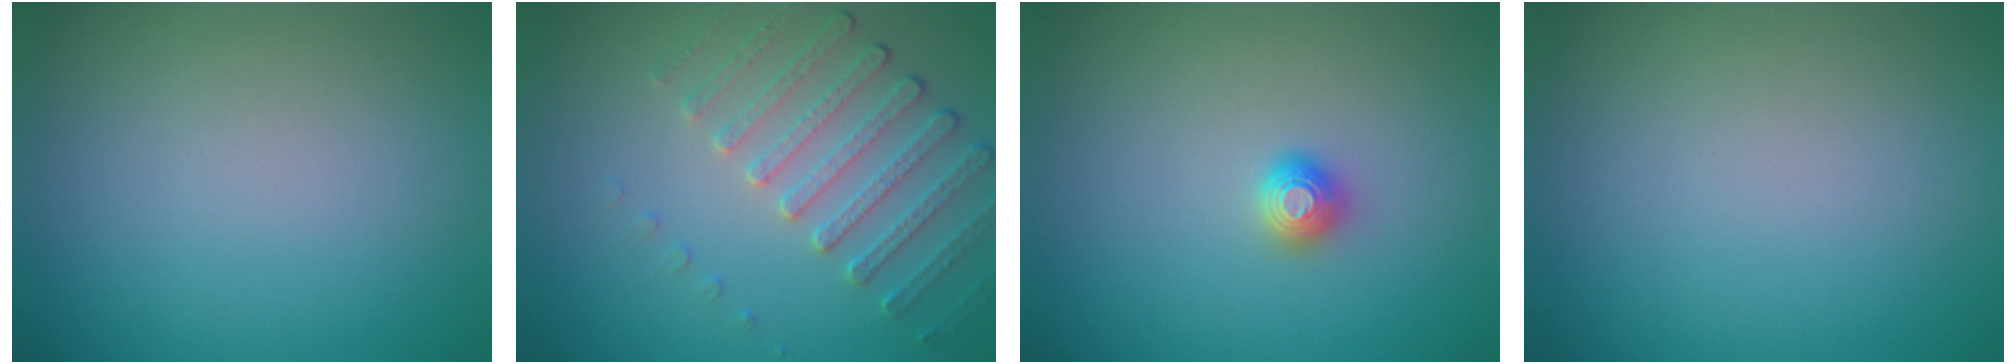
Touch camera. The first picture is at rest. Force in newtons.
{"total": 3.0, "press": 2.7, "slide": 1.3}
{"total": 1.2, "press": 1.2, "slide": 0.2}
{"total": 0.0}